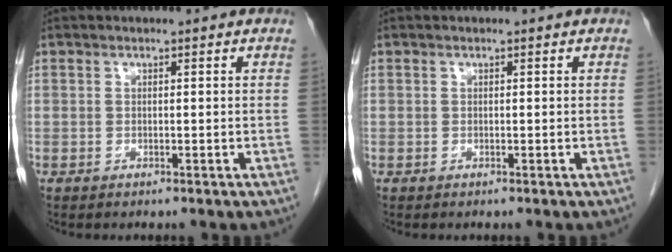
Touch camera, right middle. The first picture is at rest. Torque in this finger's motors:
{"motor_torque": [-0.18, -0.07, -0.02, -0.01]}